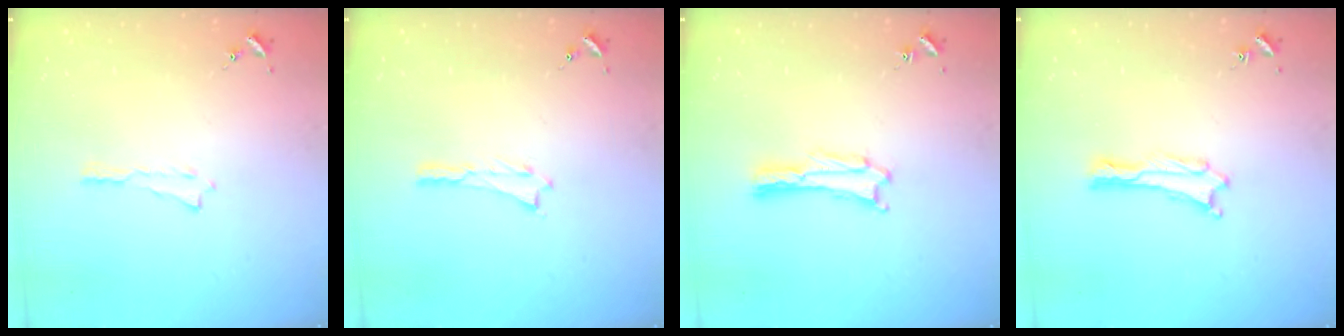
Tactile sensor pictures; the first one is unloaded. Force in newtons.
{"total": 0.0}
{"total": 0.0}
{"total": 0.6, "press": 0.6, "slide": 0.1}